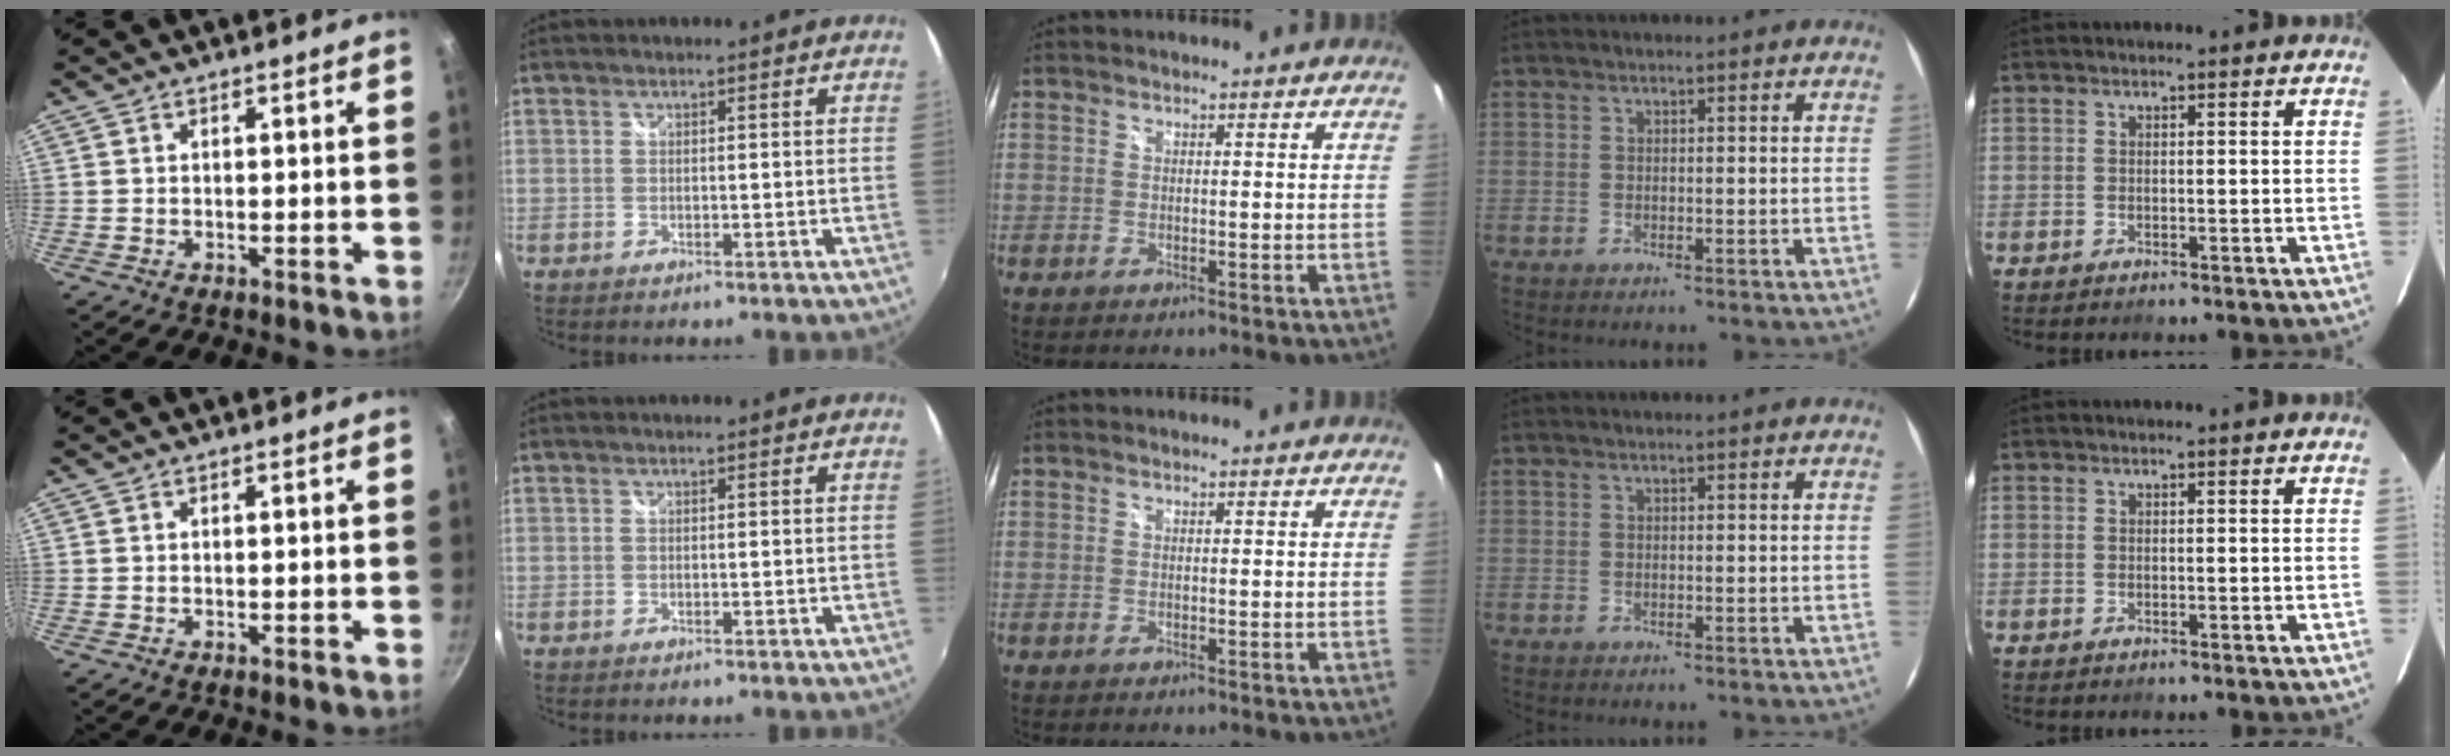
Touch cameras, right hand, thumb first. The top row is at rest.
{}